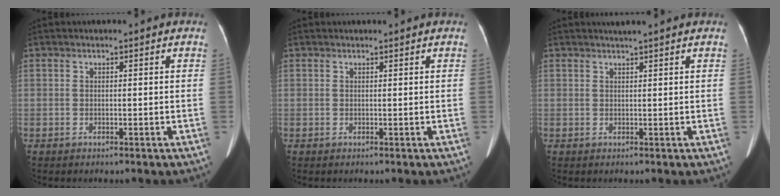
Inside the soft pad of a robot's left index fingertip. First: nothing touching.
{"total": 0.7, "force": [0.6, 0.1, 0.3], "torque": [-0.005, 0.012, 0.012]}
{"total": 2.9, "force": [2.5, -0.1, 1.4], "torque": [-0.018, 0.015, 0.036]}